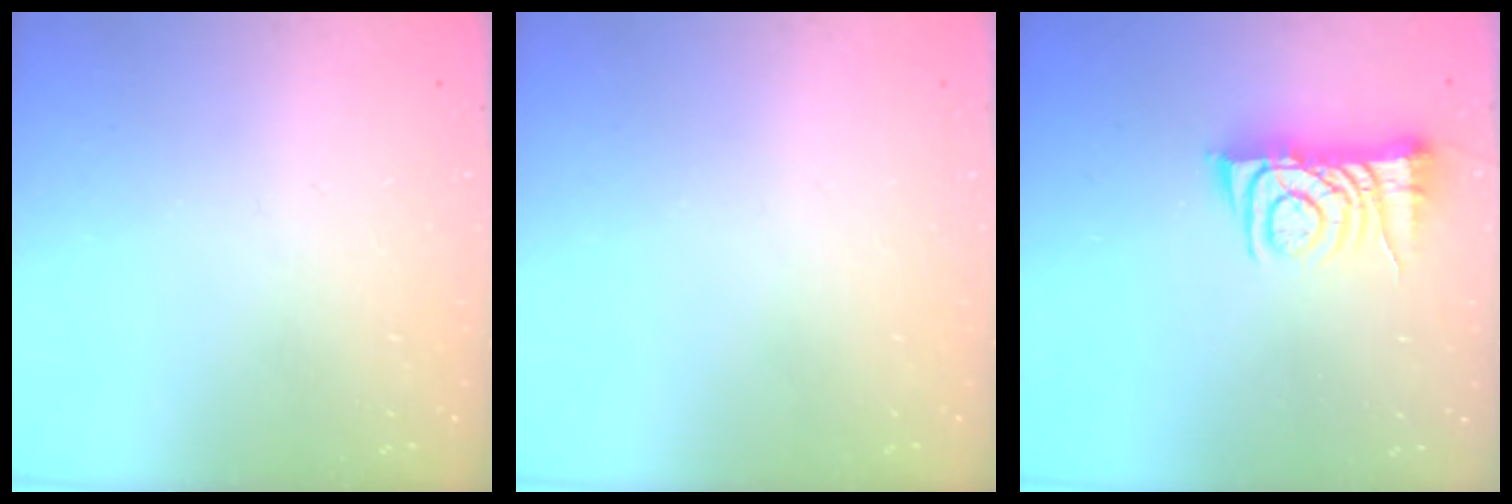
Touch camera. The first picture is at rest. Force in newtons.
{"total": 0.0}
{"total": 6.9, "press": 6.9, "slide": 0.9}